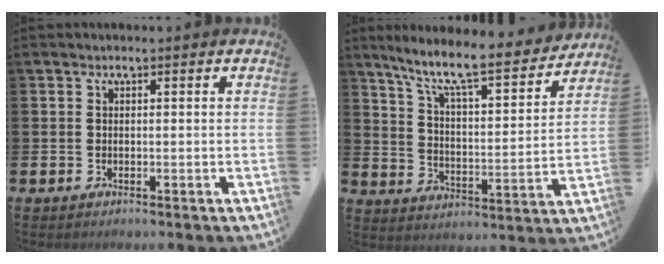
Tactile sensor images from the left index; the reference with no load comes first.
{"total": 9.7, "force": [8.2, 1.4, 4.9], "torque": [-0.126, -0.053, 0.135]}